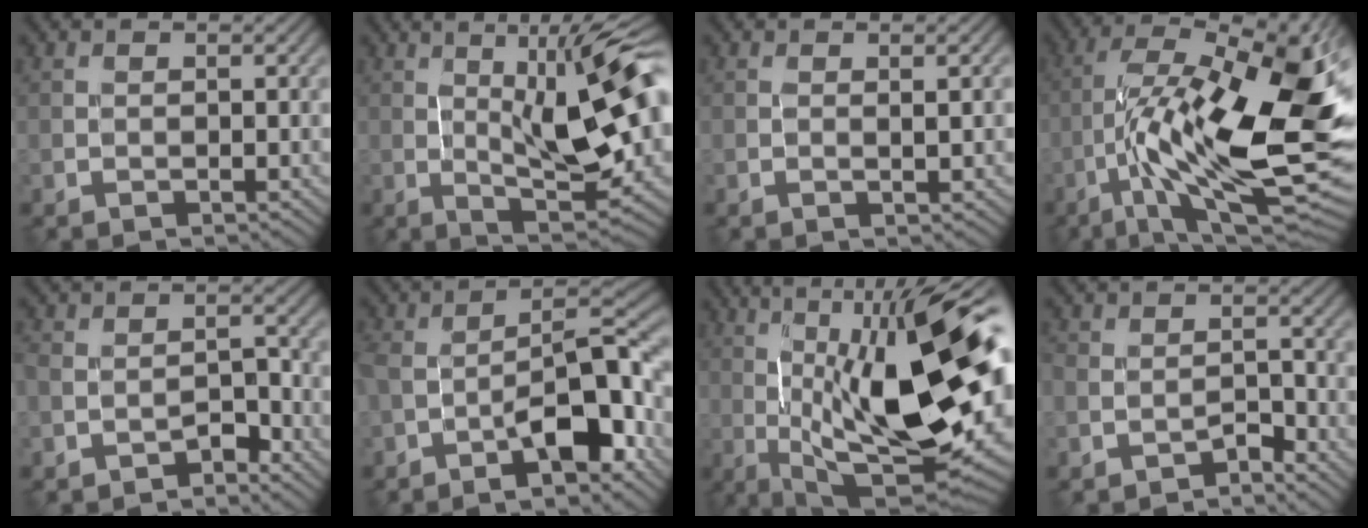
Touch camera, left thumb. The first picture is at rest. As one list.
[{"total": 14.6, "force": [1.5, 4.3, 13.9], "torque": [-0.195, 0.018, 0.024]}, {"total": 1.7, "force": [0.2, 0.3, 1.6], "torque": [-0.026, 0.003, 0.002]}, {"total": 19.4, "force": [-3.5, 6.4, 18.0], "torque": [-0.299, 0.006, -0.058]}, {"total": 3.3, "force": [-2.5, 1.3, 1.6], "torque": [-0.024, 0.010, -0.051]}, {"total": 12.0, "force": [-6.0, 4.2, 9.5], "torque": [-0.146, 0.007, -0.104]}, {"total": 19.5, "force": [0.9, 6.4, 18.4], "torque": [-0.295, 0.023, 0.022]}, {"total": 2.4, "force": [-2.2, 0.8, 0.8], "torque": [-0.013, 0.006, -0.044]}]